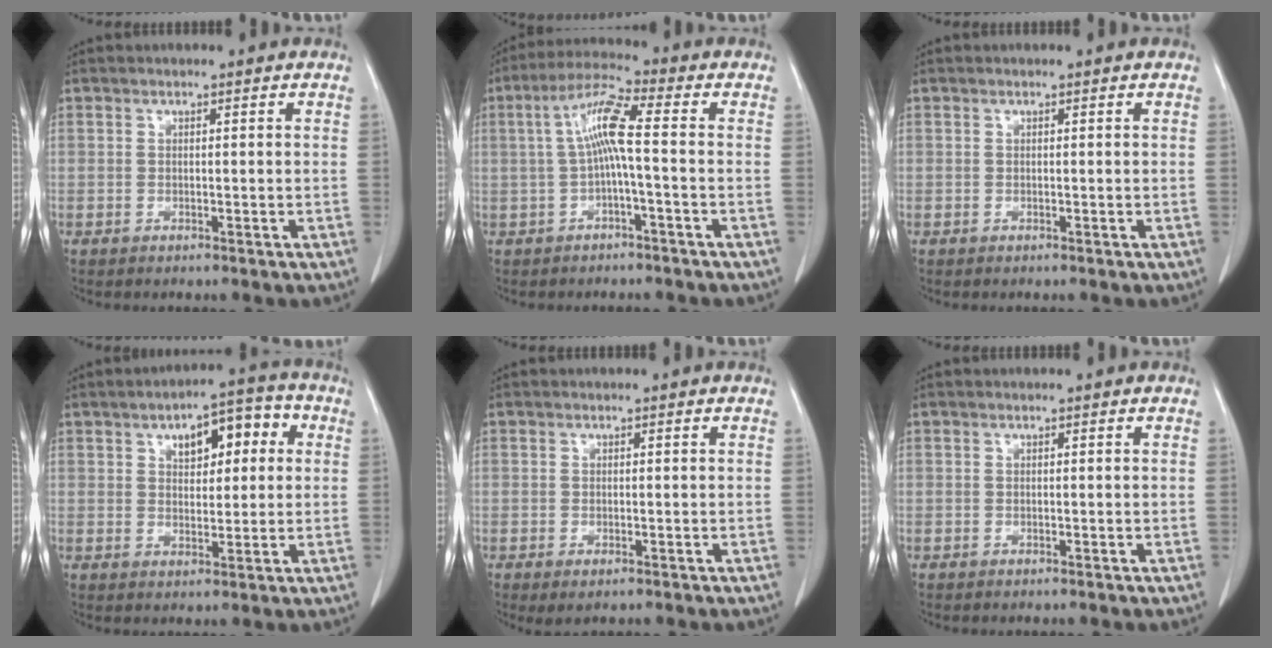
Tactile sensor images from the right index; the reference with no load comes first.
{"total": 7.3, "force": [0.2, 0.3, 7.3], "torque": [-0.142, 0.022, 0.001]}
{"total": 0.0}
{"total": 8.7, "force": [2.9, 4.2, 7.1], "torque": [-0.090, 0.032, 0.040]}
{"total": 1.8, "force": [-1.0, 0.7, 1.4], "torque": [-0.017, -0.004, -0.010]}
{"total": 0.0}